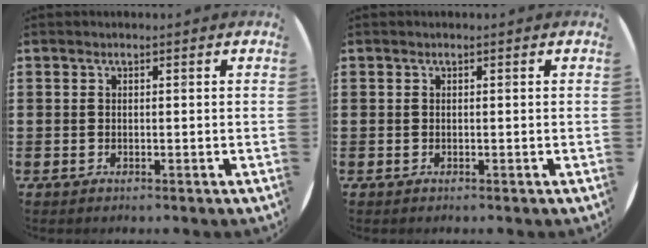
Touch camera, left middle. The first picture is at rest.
{"total": 0.0}